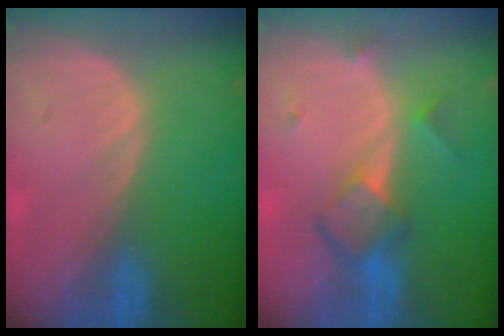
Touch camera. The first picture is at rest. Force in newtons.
{"total": 6.0, "press": 5.2, "slide": 3.0}